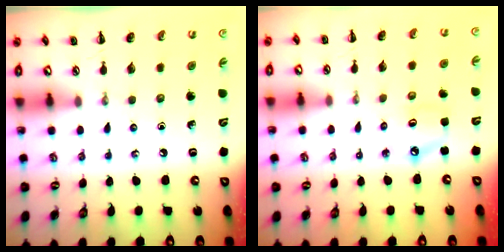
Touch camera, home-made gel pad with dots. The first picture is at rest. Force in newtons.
{"total": 4.2, "press": 4.1, "slide": 0.5}